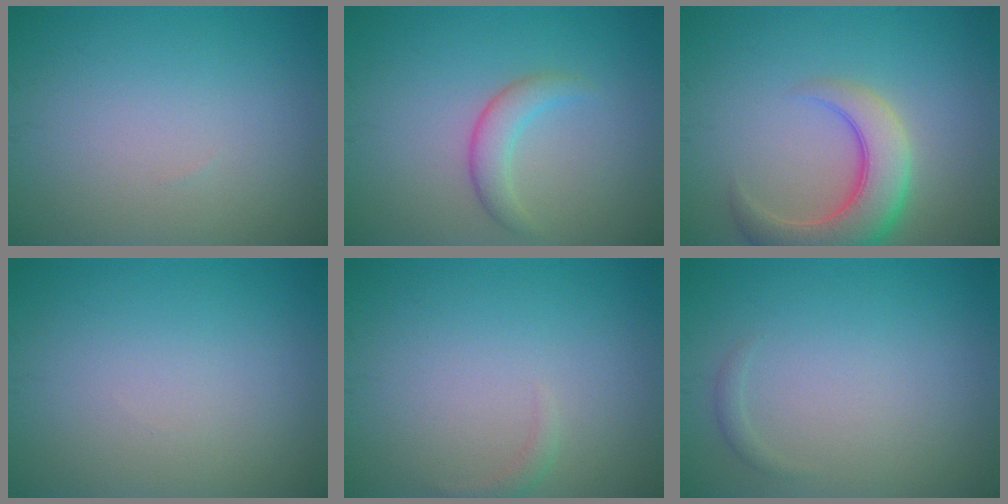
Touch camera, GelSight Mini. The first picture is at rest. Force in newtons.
{"total": 2.4, "press": 2.4, "slide": 0.1}
{"total": 6.3, "press": 6.3, "slide": 0.6}
{"total": 0.0}
{"total": 0.8, "press": 0.7, "slide": 0.1}
{"total": 0.6, "press": 0.6, "slide": 0.0}